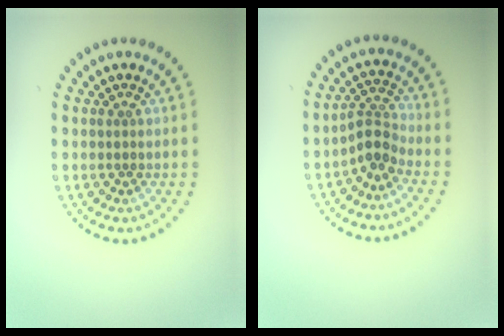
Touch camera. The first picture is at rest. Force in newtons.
{"total": 2.5, "press": 1.7, "slide": 1.8}